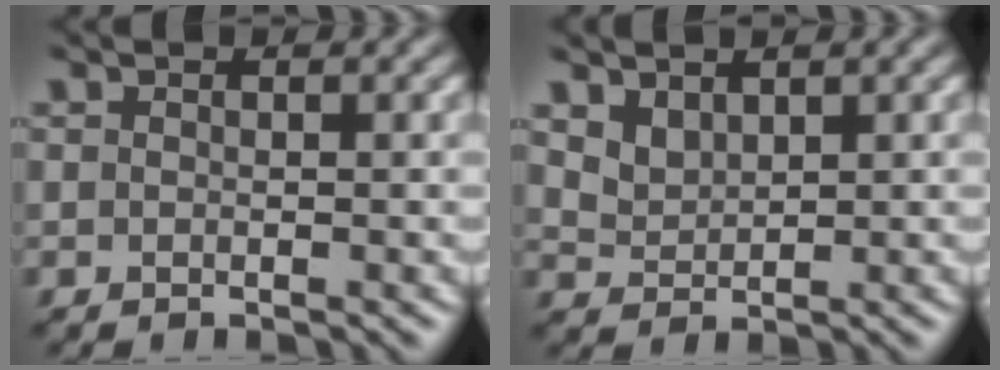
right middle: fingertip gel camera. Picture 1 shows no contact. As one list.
[{"total": 1.9, "force": [1.6, 1.0, 0.5], "torque": [-0.016, -0.004, 0.036]}]